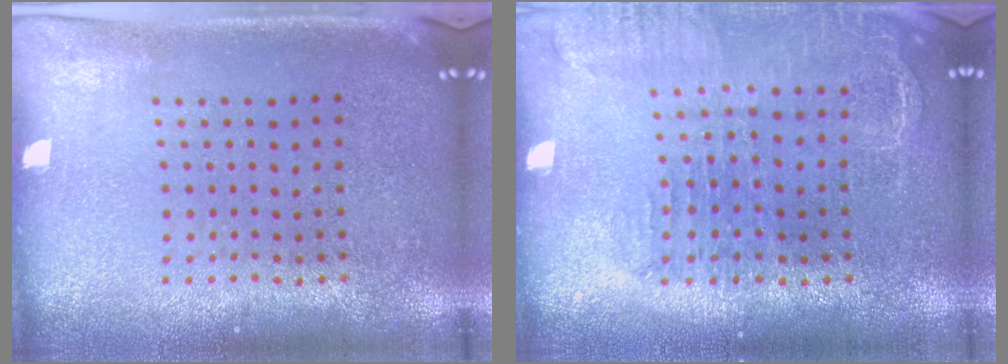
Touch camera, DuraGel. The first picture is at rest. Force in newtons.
{"total": 1.6, "press": 1.5, "slide": 0.5}